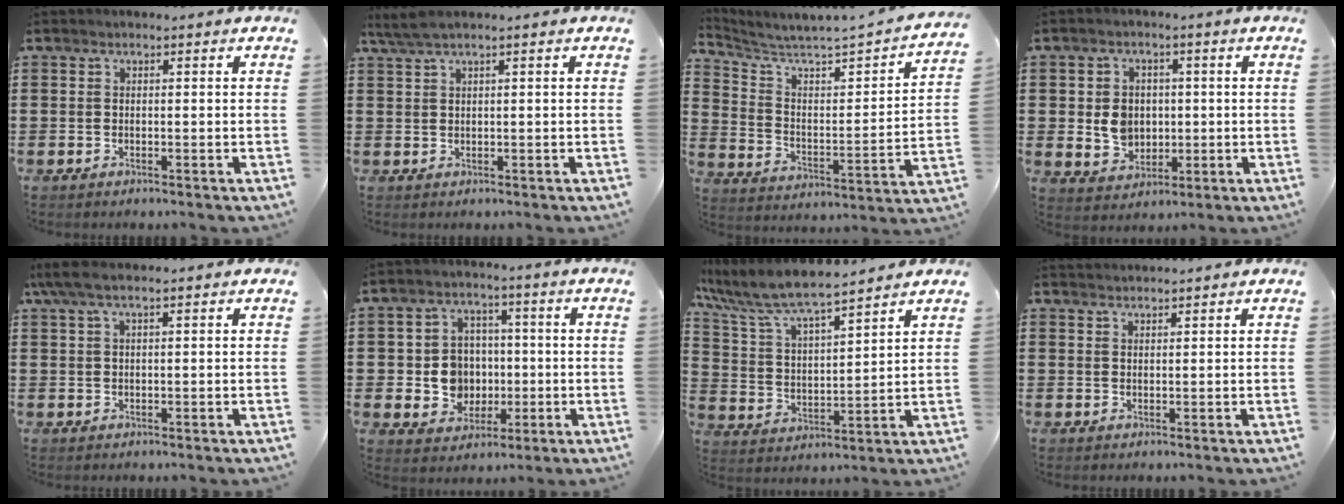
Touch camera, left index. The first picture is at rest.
{"total": 1.8, "force": [1.0, 0.0, 1.5], "torque": [-0.029, -0.001, 0.018]}
{"total": 2.7, "force": [2.1, 0.4, 1.6], "torque": [-0.050, -0.037, 0.022]}
{"total": 5.2, "force": [0.3, 4.5, 2.6], "torque": [-0.048, 0.005, 0.002]}
{"total": 3.6, "force": [1.9, 0.7, 2.9], "torque": [-0.067, 0.000, 0.032]}
{"total": 7.3, "force": [-0.2, 6.7, 2.8], "torque": [-0.067, 0.018, 0.002]}
{"total": 7.6, "force": [6.9, 1.0, 3.0], "torque": [-0.091, -0.039, 0.115]}
{"total": 1.4, "force": [1.4, -0.1, -0.1], "torque": [-0.002, 0.001, 0.028]}